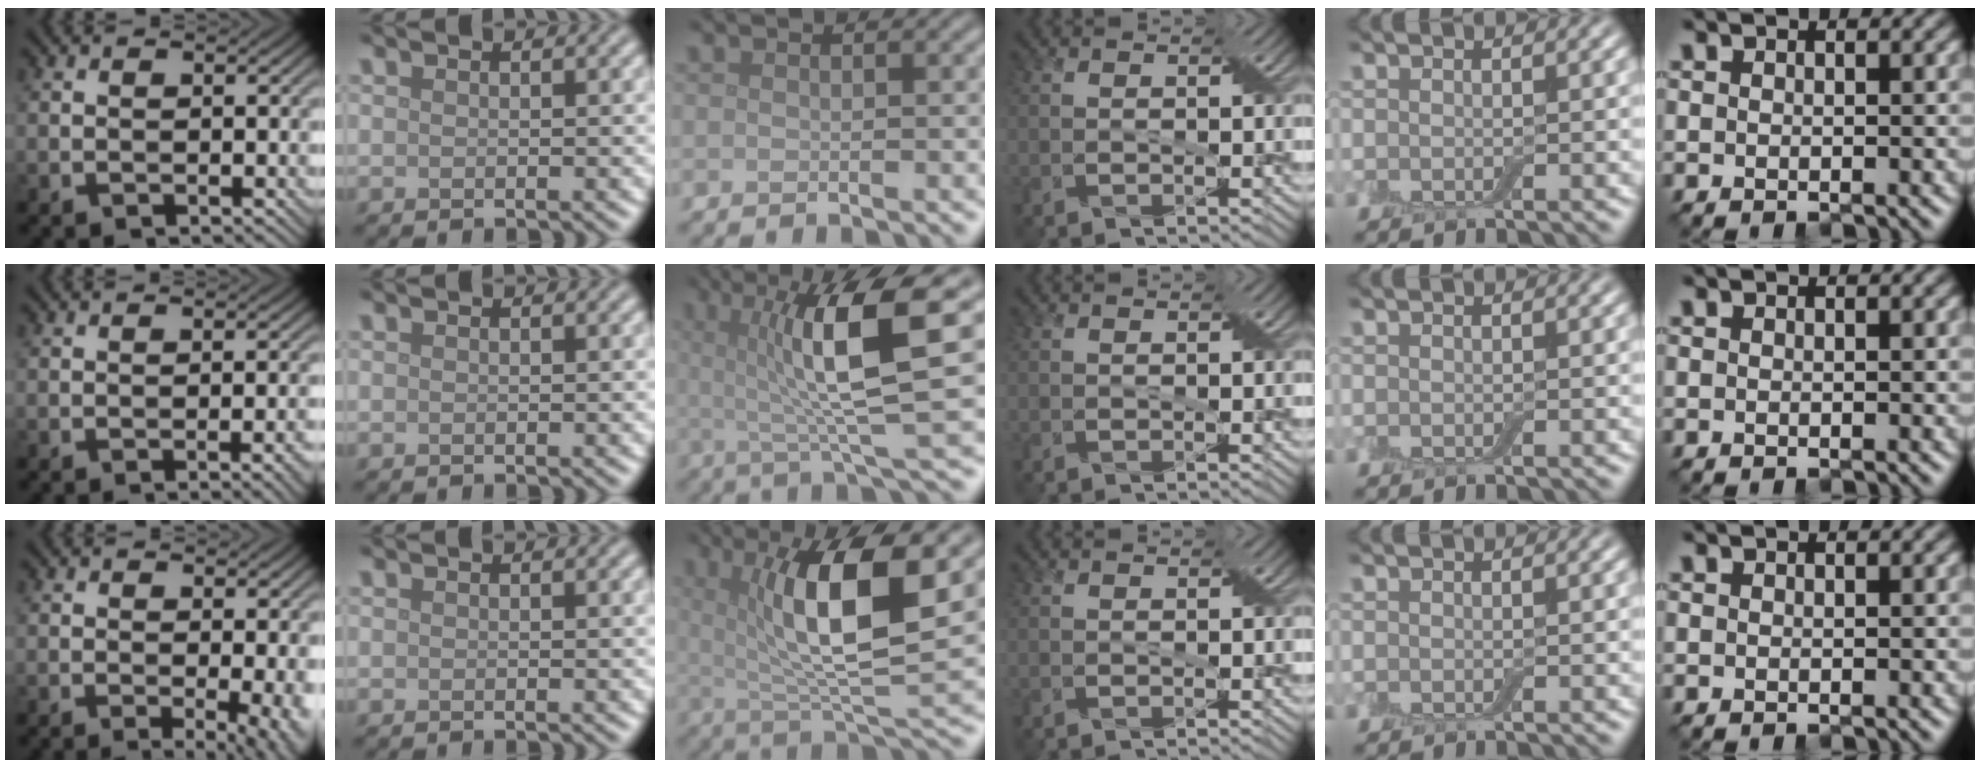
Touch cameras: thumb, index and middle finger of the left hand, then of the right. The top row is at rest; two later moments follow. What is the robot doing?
{"motion": "pour", "object": "bottle"}